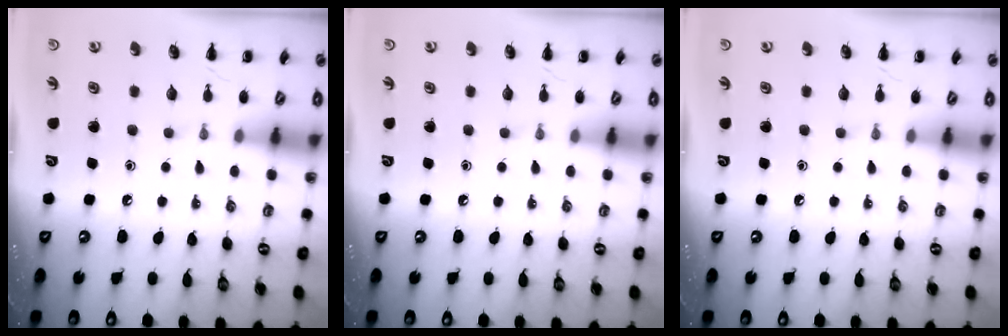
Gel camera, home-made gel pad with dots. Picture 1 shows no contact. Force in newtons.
{"total": 0.0}
{"total": 0.0}